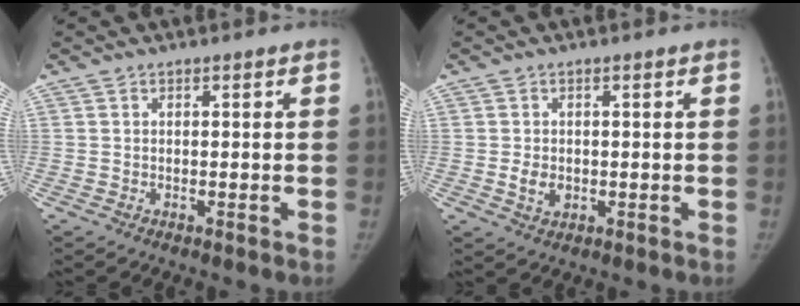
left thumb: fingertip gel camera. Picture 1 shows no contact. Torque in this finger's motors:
{"motor_torque": [0.16, 0.05, 0.57, -0.45, 0.02]}